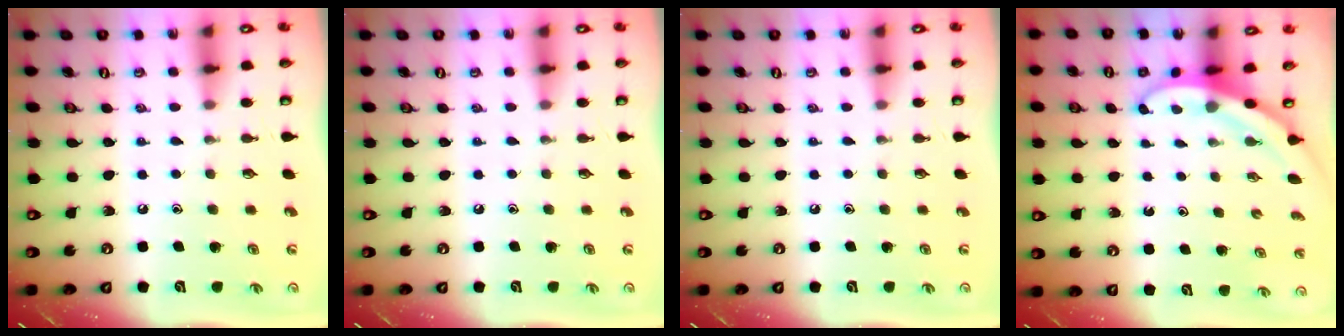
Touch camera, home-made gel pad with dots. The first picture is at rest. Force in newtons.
{"total": 0.0}
{"total": 0.0}
{"total": 3.0, "press": 3.0, "slide": 0.2}